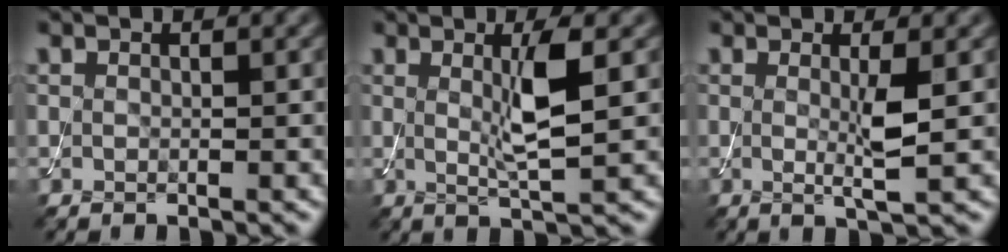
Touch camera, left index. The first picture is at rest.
{"total": 4.3, "force": [0.7, 0.7, 4.2], "torque": [-0.078, -0.010, 0.014]}
{"total": 2.8, "force": [0.1, 0.2, 2.8], "torque": [-0.055, -0.009, 0.001]}